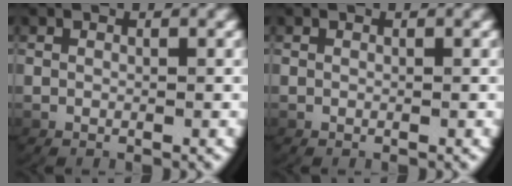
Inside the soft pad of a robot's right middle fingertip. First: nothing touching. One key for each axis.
{"total": 0.0}